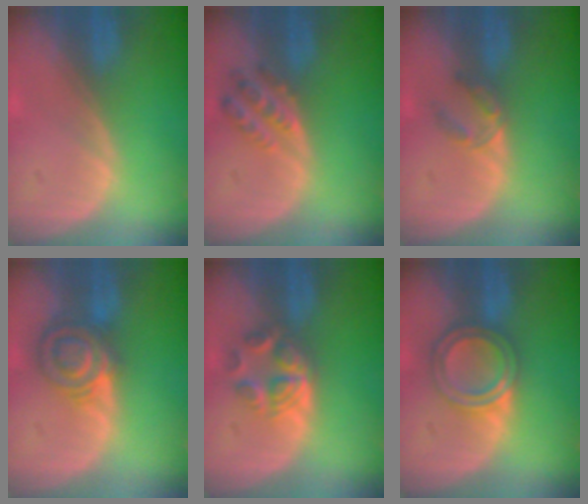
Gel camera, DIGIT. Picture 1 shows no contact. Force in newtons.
{"total": 4.4, "press": 4.2, "slide": 1.3}
{"total": 2.9, "press": 2.7, "slide": 1.0}
{"total": 6.9, "press": 6.4, "slide": 2.5}
{"total": 5.9, "press": 5.0, "slide": 3.3}
{"total": 5.9, "press": 5.4, "slide": 2.5}